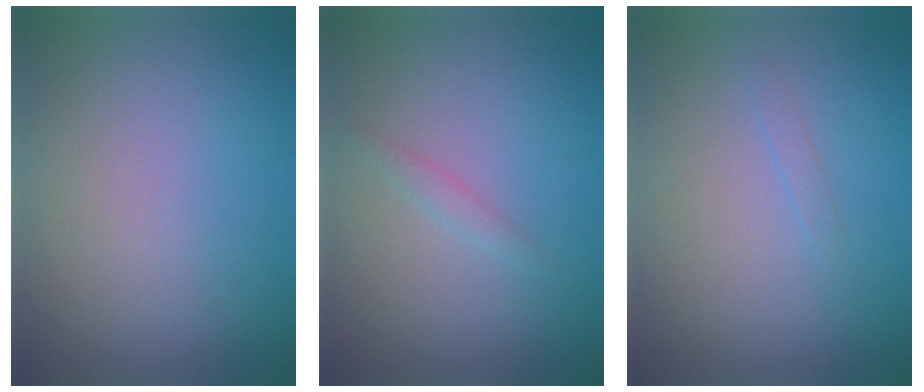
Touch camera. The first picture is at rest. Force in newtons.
{"total": 1.0, "press": 0.9, "slide": 0.2}
{"total": 0.5, "press": 0.5, "slide": 0.1}